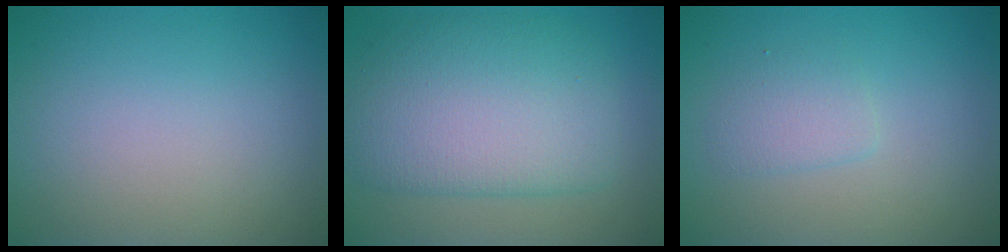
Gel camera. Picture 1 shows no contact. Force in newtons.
{"total": 7.9, "press": 7.8, "slide": 0.3}
{"total": 1.7, "press": 1.7, "slide": 0.1}